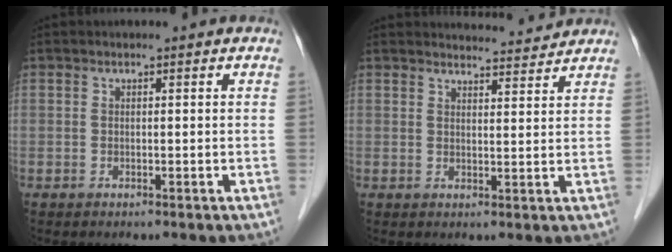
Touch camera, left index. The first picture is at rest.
{"total": 5.3, "force": [5.3, 0.3, 0.1], "torque": [-0.009, 0.001, 0.066]}